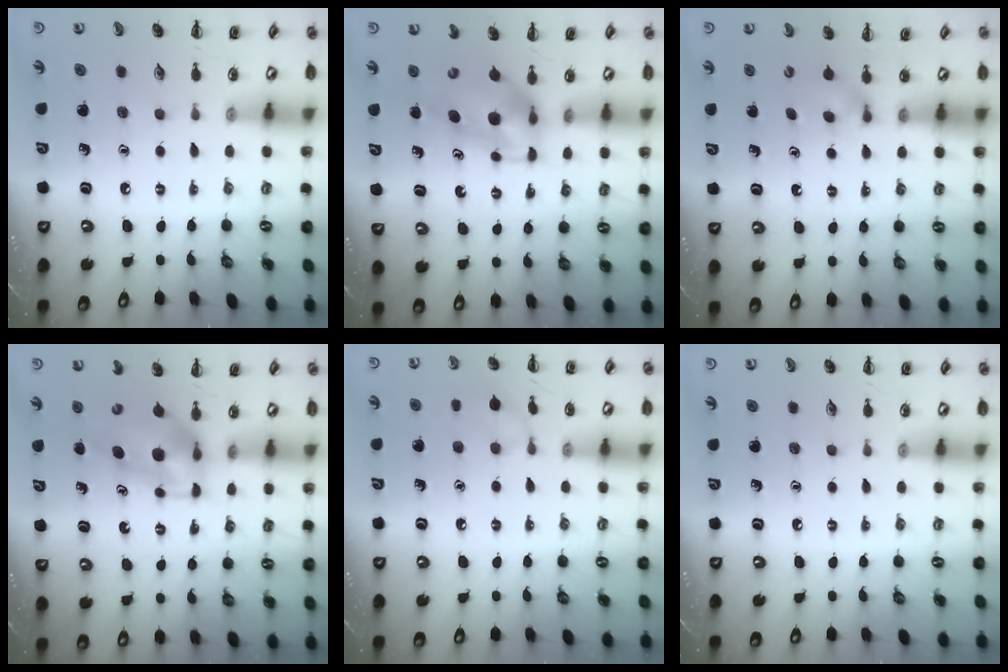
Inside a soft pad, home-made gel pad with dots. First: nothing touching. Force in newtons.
{"total": 5.0, "press": 4.9, "slide": 0.7}
{"total": 4.2, "press": 4.1, "slide": 0.8}
{"total": 5.0, "press": 4.9, "slide": 0.7}
{"total": 6.9, "press": 6.6, "slide": 2.0}
{"total": 0.0}